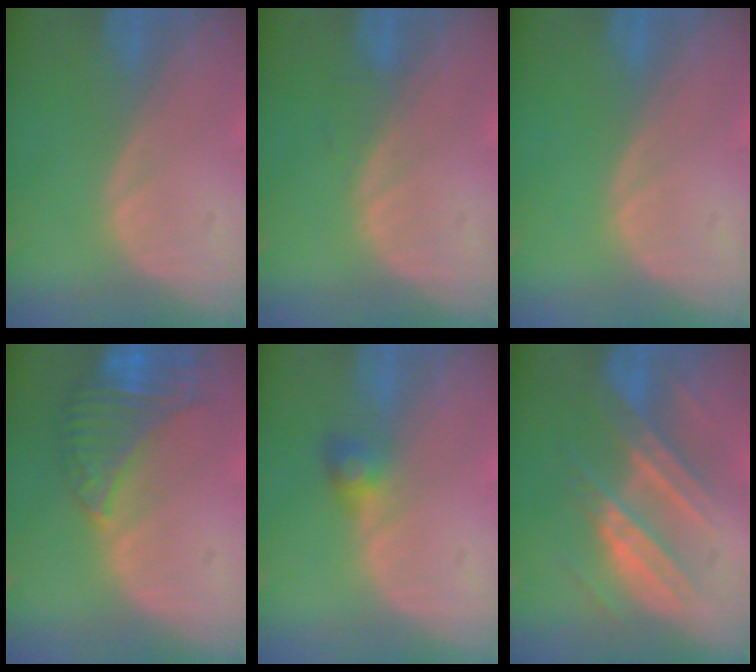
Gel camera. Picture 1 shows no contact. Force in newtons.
{"total": 0.6, "press": 0.6, "slide": 0.2}
{"total": 0.0}
{"total": 8.1, "press": 7.3, "slide": 3.5}
{"total": 2.5, "press": 2.5, "slide": 0.5}
{"total": 7.3, "press": 7.3, "slide": 0.6}